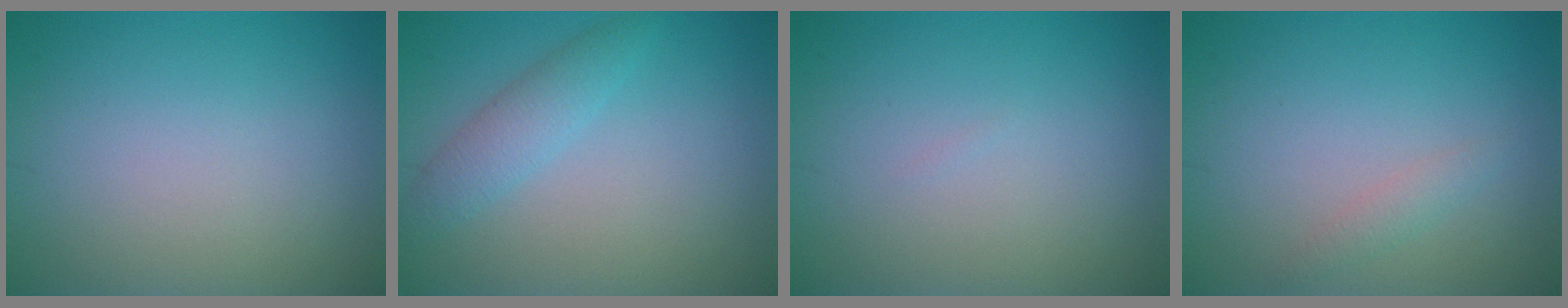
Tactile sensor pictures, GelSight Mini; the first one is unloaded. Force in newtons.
{"total": 2.5, "press": 2.5, "slide": 0.2}
{"total": 0.0}
{"total": 1.1, "press": 1.1, "slide": 0.0}